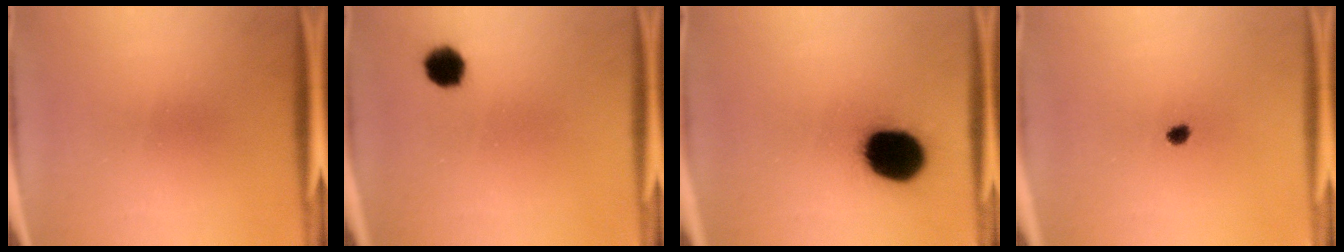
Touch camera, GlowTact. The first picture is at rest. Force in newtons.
{"total": 4.9}
{"total": 18.2}
{"total": 1.8}